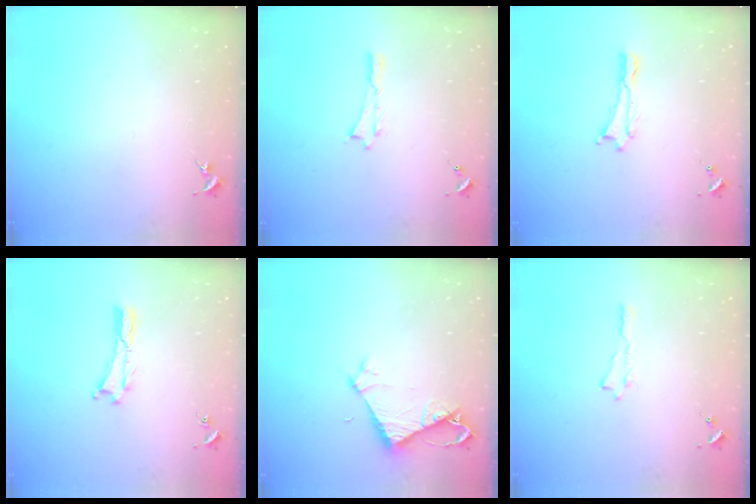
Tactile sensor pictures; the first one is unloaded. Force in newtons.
{"total": 0.0}
{"total": 0.0}
{"total": 0.0}
{"total": 5.1, "press": 5.1, "slide": 0.4}
{"total": 0.0}